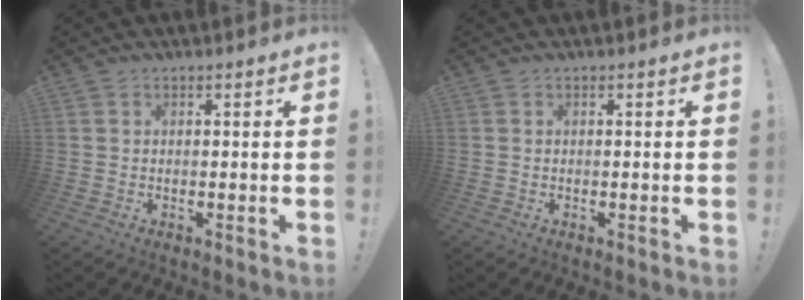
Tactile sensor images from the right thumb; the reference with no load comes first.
{"total": 0.0}